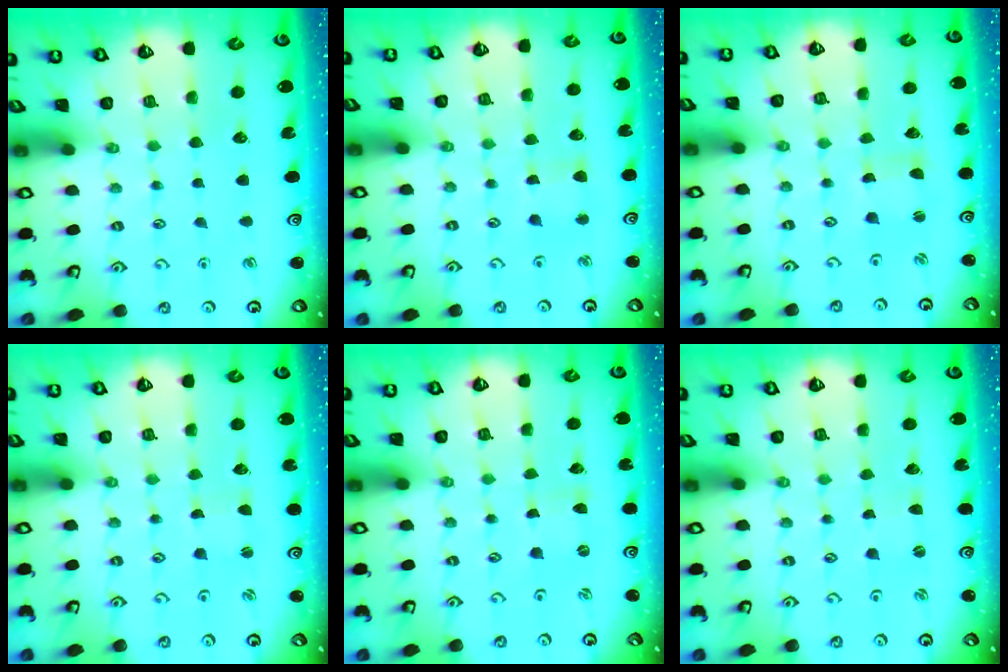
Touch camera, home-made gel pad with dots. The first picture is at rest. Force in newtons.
{"total": 3.3, "press": 3.3, "slide": 0.3}
{"total": 1.2, "press": 1.1, "slide": 0.3}
{"total": 0.5, "press": 0.5, "slide": 0.1}
{"total": 0.0}
{"total": 1.1, "press": 1.1, "slide": 0.3}